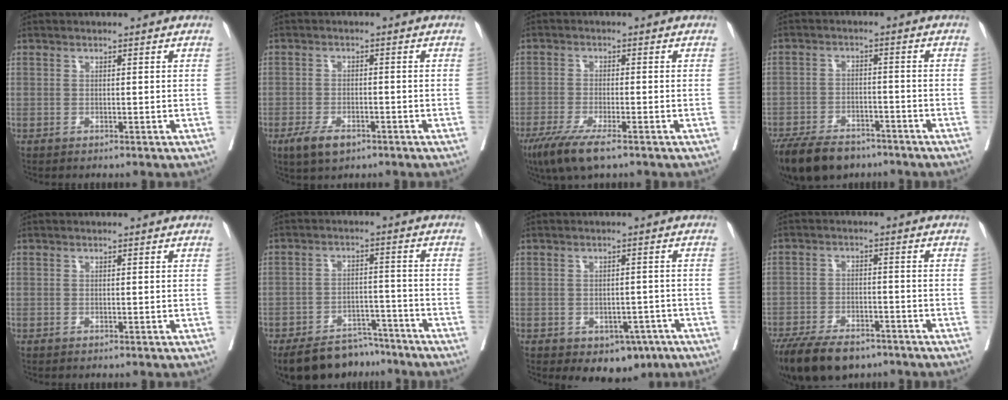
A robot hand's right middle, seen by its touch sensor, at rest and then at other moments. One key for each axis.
{"total": 4.8, "fx": -2.9, "fy": 2.1, "fz": 3.1, "tx": -0.060, "ty": -0.004, "tz": -0.046}
{"total": 7.3, "fx": -4.9, "fy": 1.1, "fz": 5.3, "tx": -0.096, "ty": -0.019, "tz": -0.083}
{"total": 12.4, "fx": -9.5, "fy": 5.7, "fz": 5.6, "tx": -0.107, "ty": -0.012, "tz": -0.151}
{"total": 0.0}
{"total": 10.8, "fx": -9.5, "fy": 4.1, "fz": 2.9, "tx": -0.031, "ty": 0.005, "tz": -0.144}
{"total": 5.7, "fx": -3.0, "fy": 3.7, "fz": 3.0, "tx": -0.020, "ty": 0.005, "tz": -0.030}
{"total": 12.9, "fx": -9.6, "fy": 5.5, "fz": 6.7, "tx": -0.125, "ty": -0.015, "tz": -0.152}